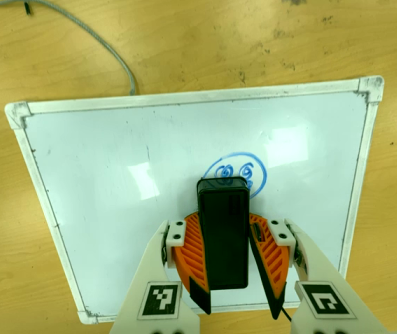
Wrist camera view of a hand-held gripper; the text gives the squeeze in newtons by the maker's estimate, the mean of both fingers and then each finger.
{"total": 12.6, "left": 14.2, "right": 10.9}